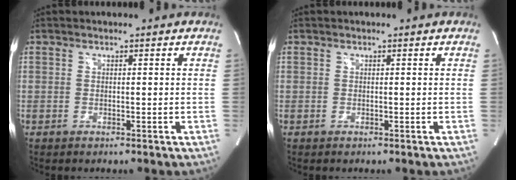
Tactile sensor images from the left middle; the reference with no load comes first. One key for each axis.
{"total": 0.0}